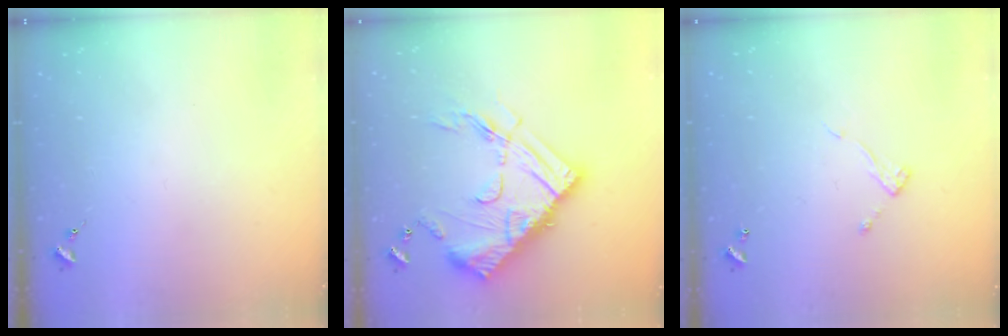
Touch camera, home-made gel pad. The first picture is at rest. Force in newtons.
{"total": 21.5, "press": 21.4, "slide": 1.6}
{"total": 5.3, "press": 5.3, "slide": 0.2}